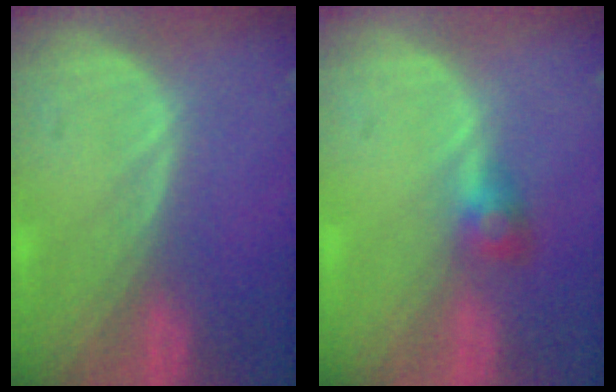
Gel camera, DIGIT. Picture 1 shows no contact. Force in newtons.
{"total": 2.5, "press": 2.4, "slide": 0.7}